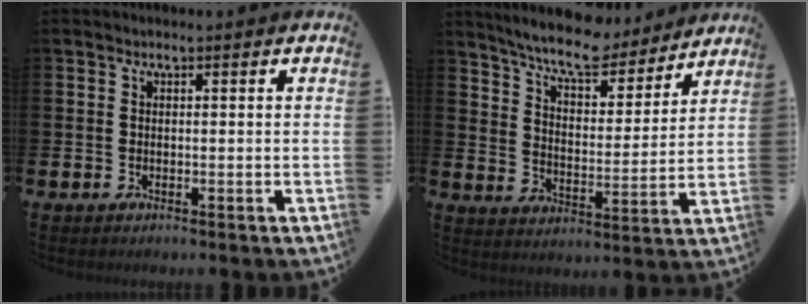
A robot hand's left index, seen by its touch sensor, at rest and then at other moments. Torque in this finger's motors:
{"motor_torque": [1.08, -1.06, 0.52, 0.21]}